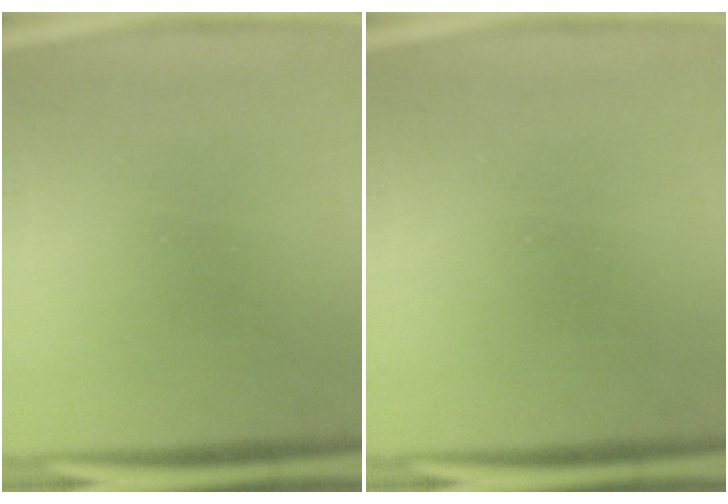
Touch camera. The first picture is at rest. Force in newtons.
{"total": 0.0}